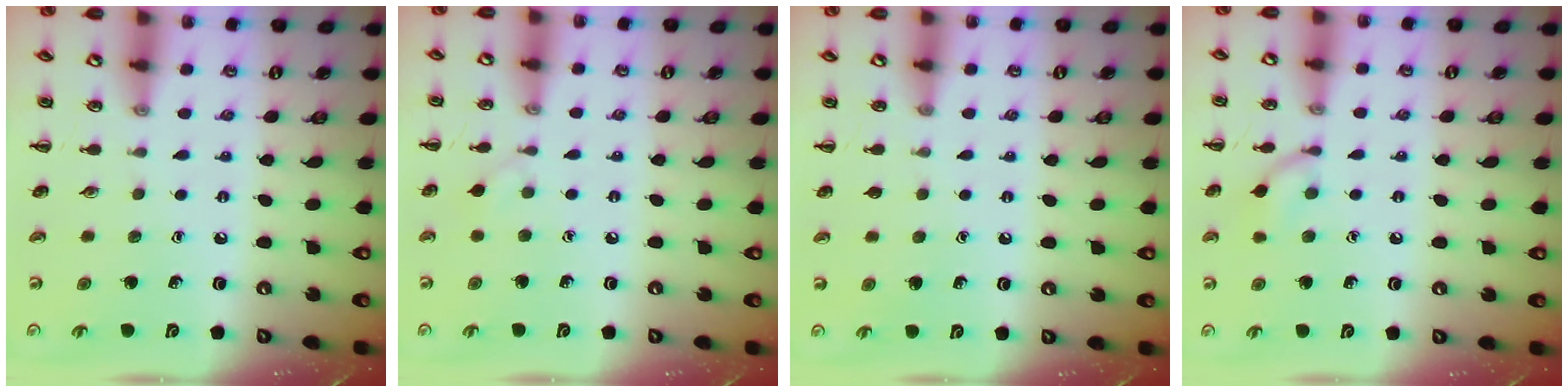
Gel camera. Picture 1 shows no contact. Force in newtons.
{"total": 3.6, "press": 3.5, "slide": 1.0}
{"total": 0.6, "press": 0.6, "slide": 0.0}
{"total": 7.5, "press": 7.4, "slide": 1.0}